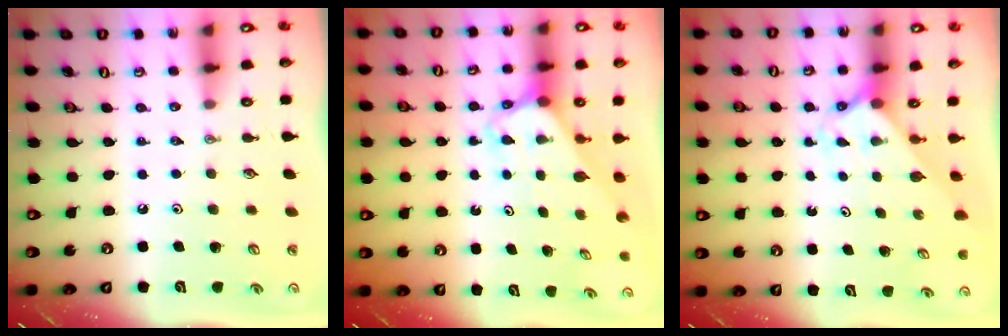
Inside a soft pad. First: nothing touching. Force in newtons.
{"total": 2.8, "press": 2.8, "slide": 0.2}
{"total": 2.0, "press": 2.0, "slide": 0.1}